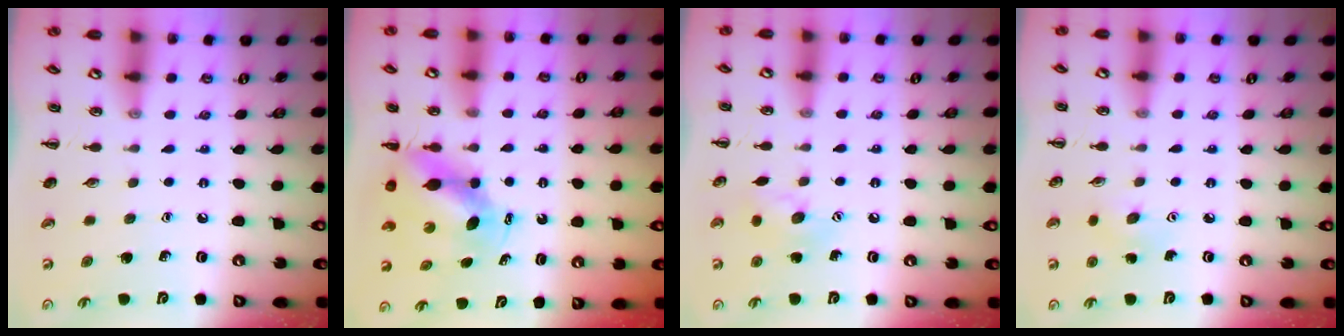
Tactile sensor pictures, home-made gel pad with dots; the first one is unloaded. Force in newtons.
{"total": 7.9, "press": 7.8, "slide": 0.8}
{"total": 8.7, "press": 8.6, "slide": 1.1}
{"total": 3.6, "press": 3.5, "slide": 0.9}